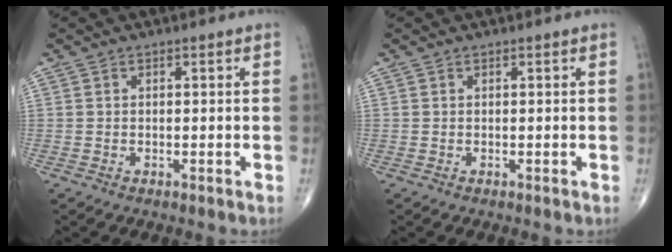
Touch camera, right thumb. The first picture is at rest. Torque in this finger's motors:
{"motor_torque": [-0.01, 0.19, 0.10, -0.01, 0.00]}